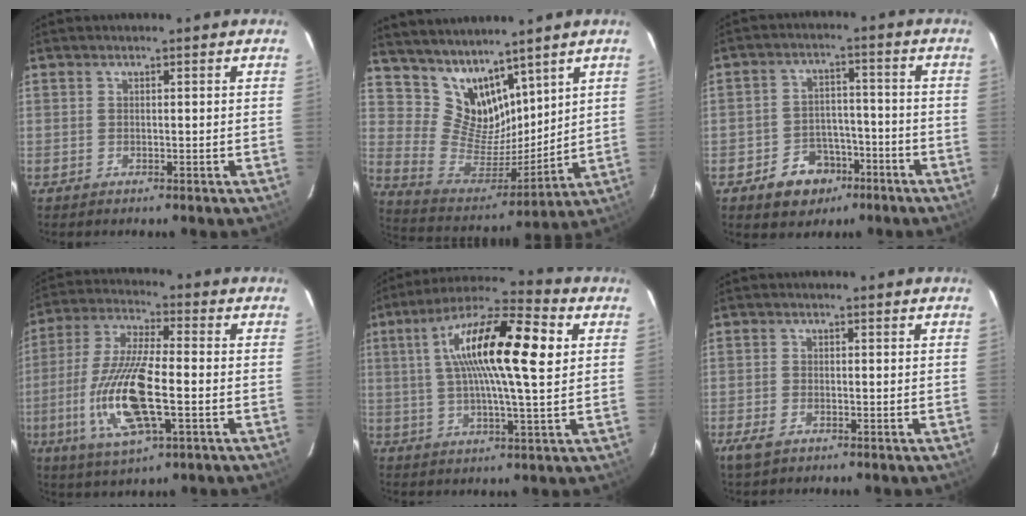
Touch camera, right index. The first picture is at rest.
{"total": 12.9, "force": [9.9, 6.9, 4.4], "torque": [-0.086, -0.011, 0.207]}
{"total": 8.6, "force": [-4.8, 6.6, 2.6], "torque": [-0.065, 0.027, -0.057]}
{"total": 16.5, "force": [-4.0, 4.9, 15.2], "torque": [-0.322, -0.011, -0.077]}
{"total": 18.1, "force": [4.5, 3.4, 17.2], "torque": [-0.303, 0.028, 0.061]}
{"total": 2.4, "force": [-1.6, 1.2, 1.4], "torque": [-0.033, -0.004, -0.033]}